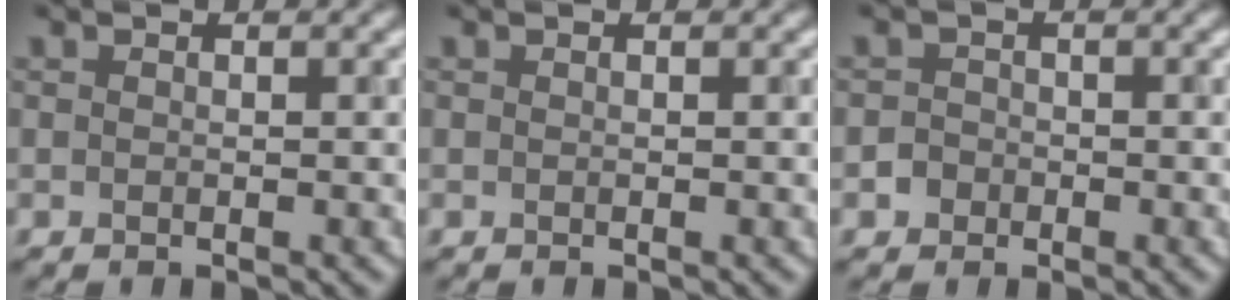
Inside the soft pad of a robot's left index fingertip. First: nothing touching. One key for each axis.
{"total": 0.0}
{"total": 1.7, "fx": -0.7, "fy": 1.5, "fz": 0.3, "tx": 0.013, "ty": 0.006, "tz": -0.021}